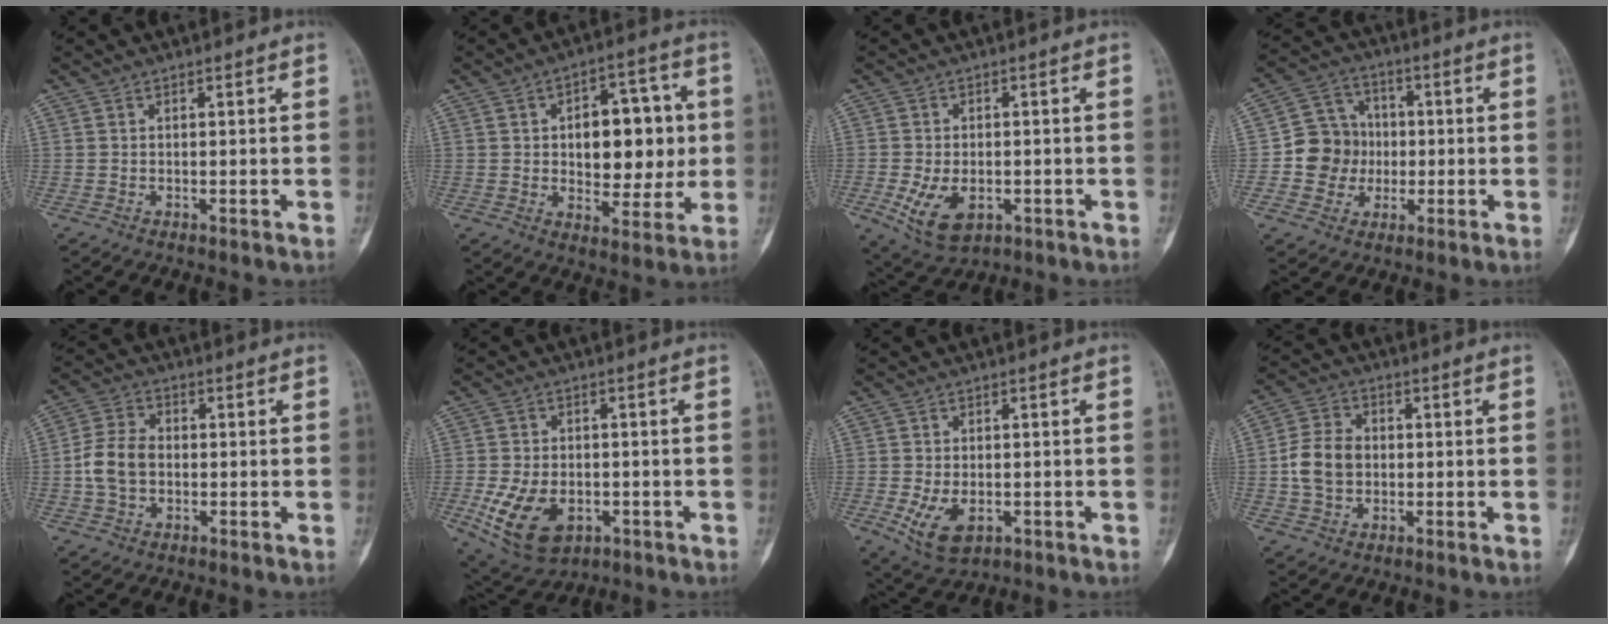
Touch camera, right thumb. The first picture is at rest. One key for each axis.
{"total": 15.0, "fx": 1.2, "fy": 8.9, "fz": 12.1, "tx": -0.113, "ty": 0.012, "tz": 0.019}
{"total": 8.6, "fx": -2.4, "fy": 5.3, "fz": 6.3, "tx": -0.112, "ty": -0.002, "tz": -0.028}
{"total": 10.0, "fx": -1.0, "fy": 9.4, "fz": 3.3, "tx": -0.013, "ty": 0.022, "tz": -0.024}
{"total": 7.8, "fx": -0.8, "fy": 5.7, "fz": 5.3, "tx": -0.100, "ty": 0.019, "tz": -0.021}
{"total": 12.5, "fx": -3.8, "fy": 8.2, "fz": 8.7, "tx": -0.151, "ty": 0.006, "tz": -0.047}
{"total": 7.5, "fx": -2.1, "fy": 4.5, "fz": 5.5, "tx": -0.098, "ty": -0.005, "tz": -0.024}
{"total": 8.5, "fx": -0.5, "fy": 6.6, "fz": 5.4, "tx": -0.091, "ty": 0.015, "tz": -0.013}